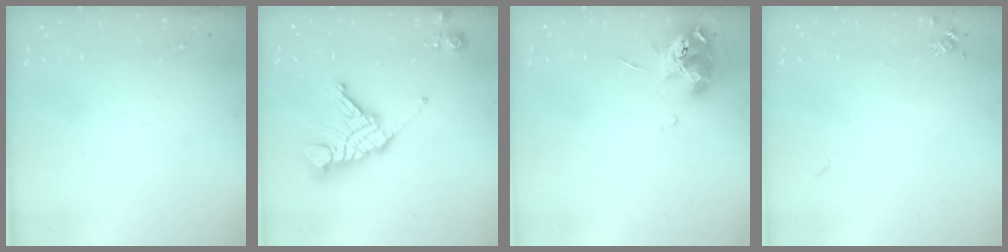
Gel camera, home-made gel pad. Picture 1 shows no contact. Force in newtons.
{"total": 17.1, "press": 17.0, "slide": 2.2}
{"total": 10.6, "press": 10.6, "slide": 1.4}
{"total": 5.2, "press": 5.2, "slide": 0.7}